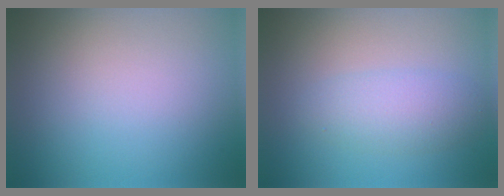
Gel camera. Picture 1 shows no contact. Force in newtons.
{"total": 2.9, "press": 2.9, "slide": 0.1}